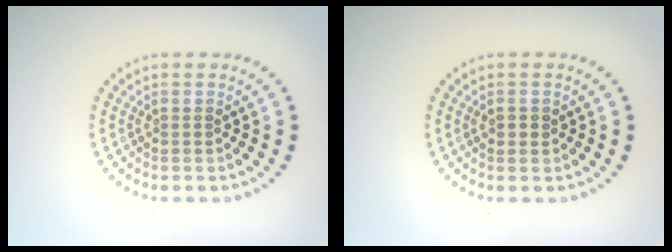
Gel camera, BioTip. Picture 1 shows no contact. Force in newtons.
{"total": 1.0, "press": 0.9, "slide": 0.4}